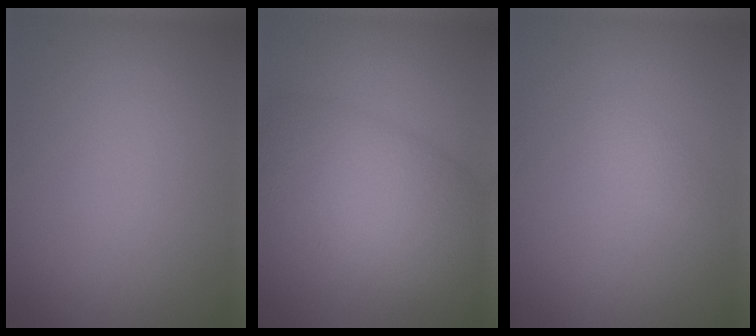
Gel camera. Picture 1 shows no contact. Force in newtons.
{"total": 8.0, "press": 8.0, "slide": 0.2}
{"total": 0.8, "press": 0.8, "slide": 0.1}